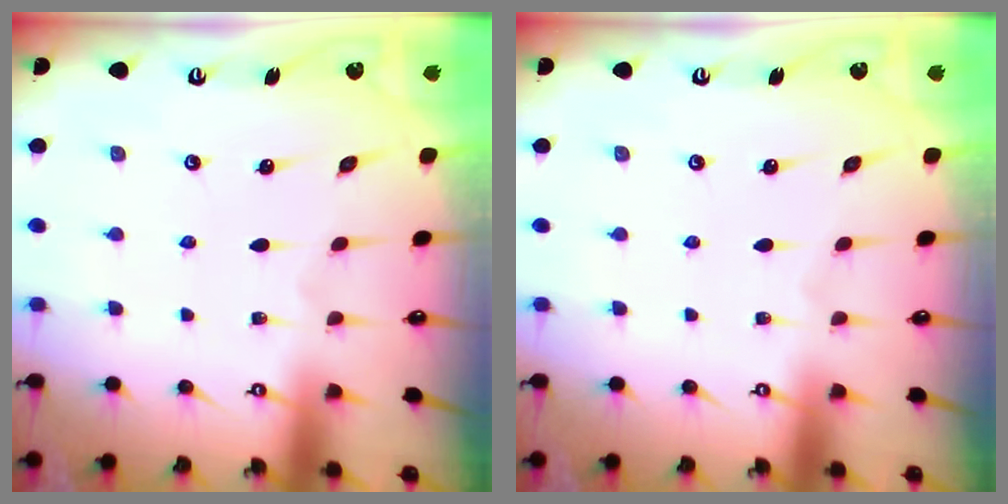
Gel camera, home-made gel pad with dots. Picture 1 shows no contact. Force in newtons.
{"total": 0.0}